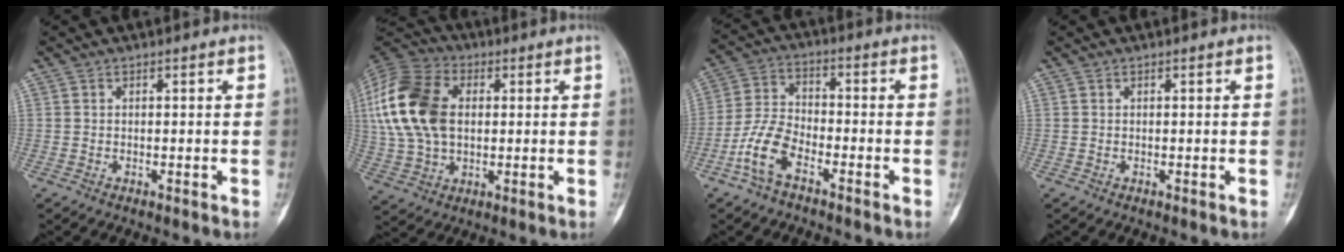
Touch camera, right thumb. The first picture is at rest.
{"total": 19.3, "force": [2.7, 12.8, 14.2], "torque": [-0.299, 0.012, 0.049]}
{"total": 8.5, "force": [-4.6, 4.3, 5.7], "torque": [-0.119, 0.032, -0.095]}
{"total": 0.0}